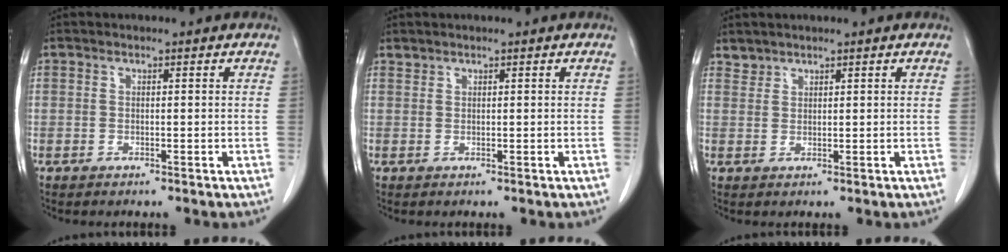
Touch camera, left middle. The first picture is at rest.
{"total": 0.6, "force": [0.6, 0.1, -0.1], "torque": [-0.001, 0.001, 0.011]}
{"total": 1.3, "force": [1.2, 0.3, -0.3], "torque": [0.007, 0.003, 0.024]}